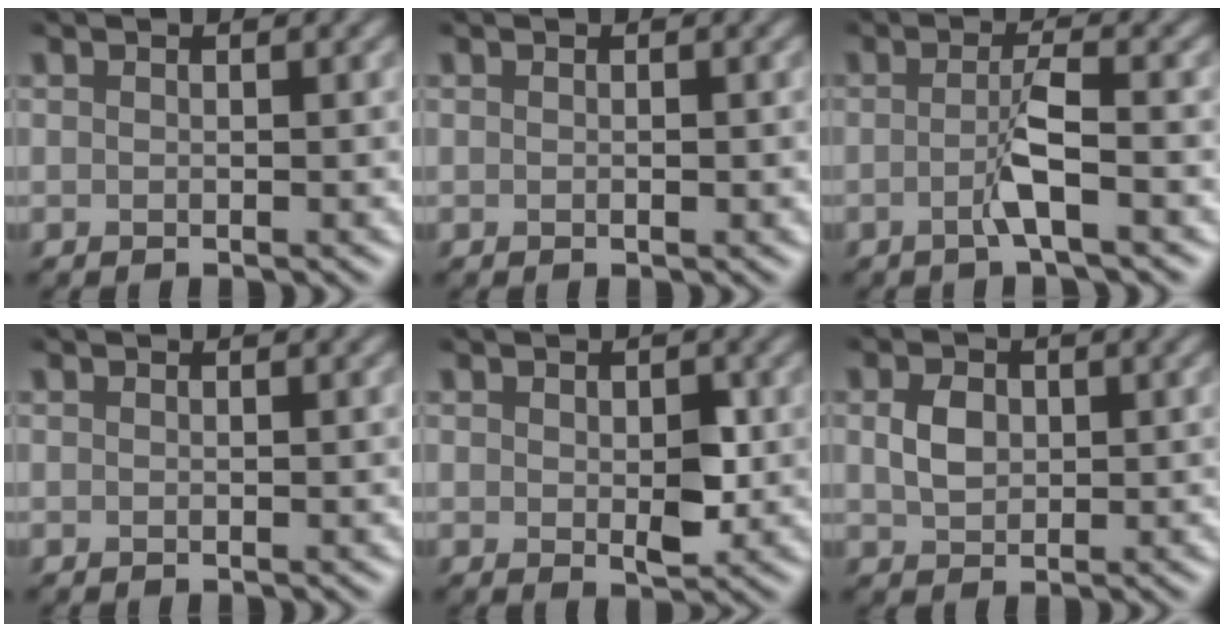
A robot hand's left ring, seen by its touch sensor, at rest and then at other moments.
{"total": 0.0}
{"total": 2.8, "force": [-1.0, 0.3, 2.6], "torque": [-0.051, 0.001, -0.025]}
{"total": 0.0}
{"total": 2.4, "force": [-0.1, 1.5, 1.9], "torque": [-0.035, -0.006, 0.001]}
{"total": 2.3, "force": [0.2, 1.8, 1.4], "torque": [-0.038, 0.002, 0.004]}